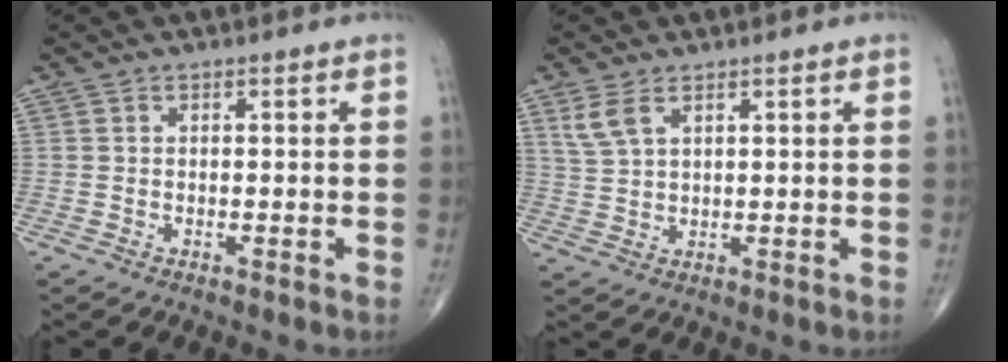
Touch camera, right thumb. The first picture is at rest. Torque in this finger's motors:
{"motor_torque": [-0.11, 0.11, 0.01, 0.01, 0.01]}